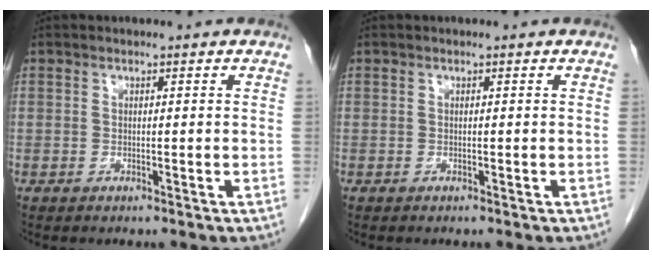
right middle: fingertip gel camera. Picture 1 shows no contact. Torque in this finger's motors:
{"motor_torque": [0.18, 0.24, 0.10, 0.01]}